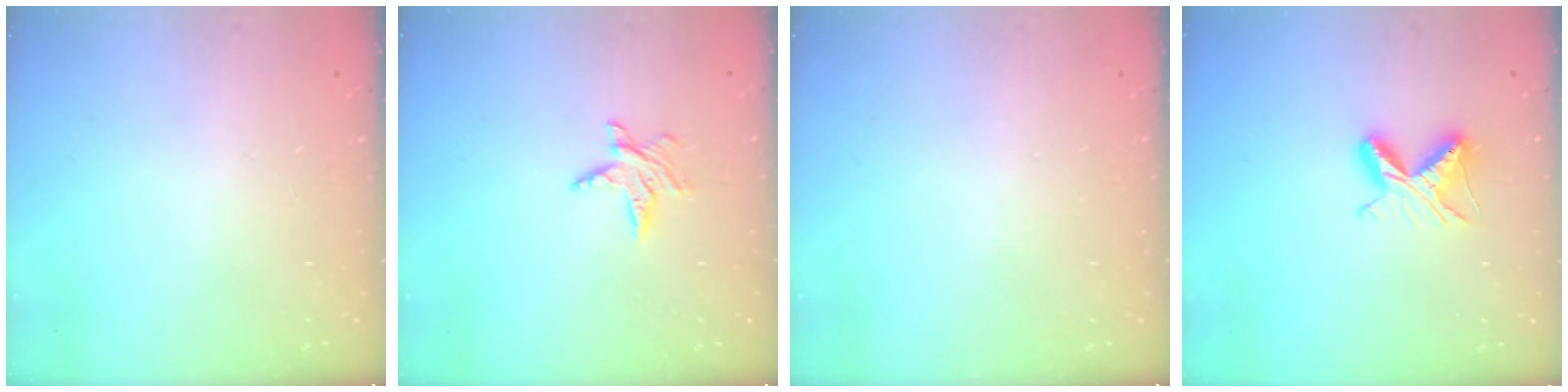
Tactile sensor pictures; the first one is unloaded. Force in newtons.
{"total": 5.7, "press": 5.7, "slide": 0.5}
{"total": 0.0}
{"total": 6.7, "press": 6.7, "slide": 0.8}